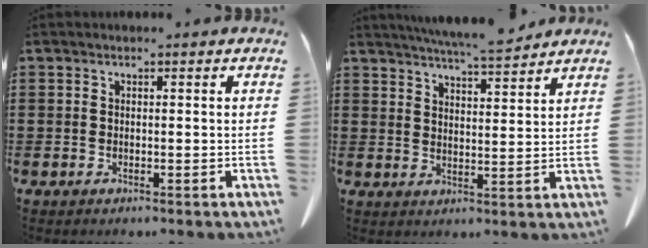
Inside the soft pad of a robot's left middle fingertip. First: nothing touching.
{"total": 6.3, "force": [6.0, 0.0, 2.1], "torque": [-0.050, -0.028, 0.106]}